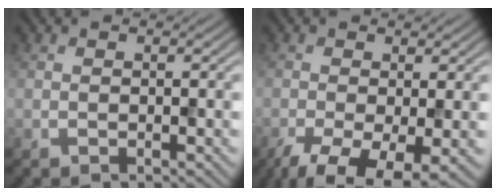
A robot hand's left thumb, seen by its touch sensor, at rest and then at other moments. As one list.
[{"total": 7.9, "force": [-4.3, 2.7, 6.1], "torque": [-0.121, -0.027, -0.074]}]